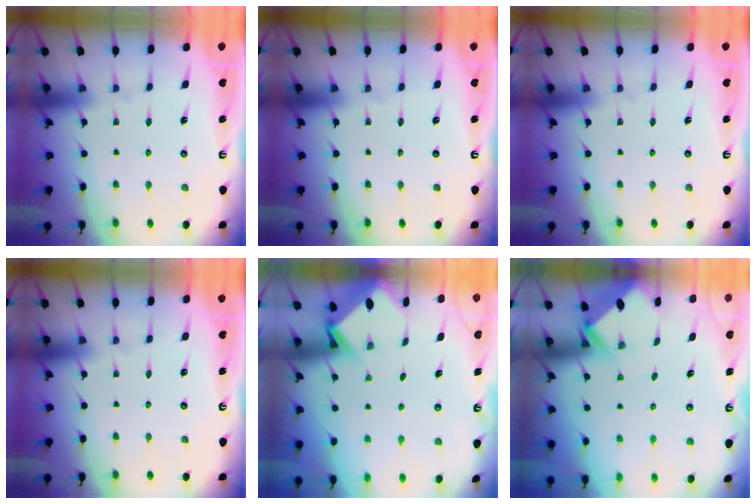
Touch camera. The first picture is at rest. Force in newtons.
{"total": 0.0}
{"total": 0.0}
{"total": 0.0}
{"total": 2.9, "press": 2.9, "slide": 0.2}
{"total": 2.6, "press": 2.6, "slide": 0.2}